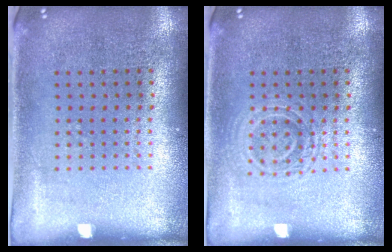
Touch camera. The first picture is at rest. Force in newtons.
{"total": 2.0, "press": 2.0, "slide": 0.4}